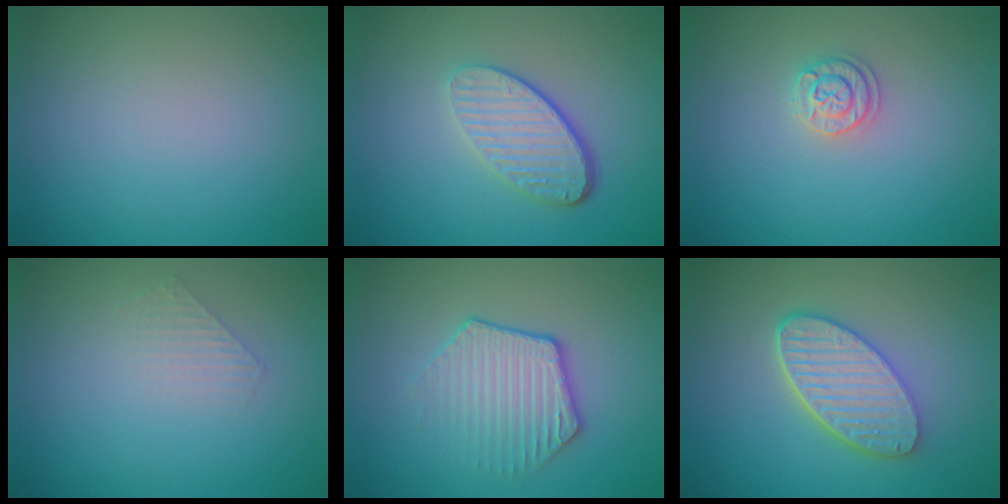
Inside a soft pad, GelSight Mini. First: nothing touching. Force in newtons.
{"total": 4.5, "press": 3.2, "slide": 3.1}
{"total": 1.7, "press": 1.7, "slide": 0.3}
{"total": 1.3, "press": 1.3, "slide": 0.2}
{"total": 3.6, "press": 3.2, "slide": 1.7}
{"total": 5.5, "press": 4.4, "slide": 3.3}